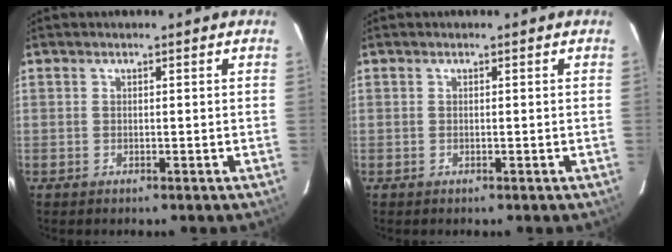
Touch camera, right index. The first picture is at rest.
{"total": 0.0}